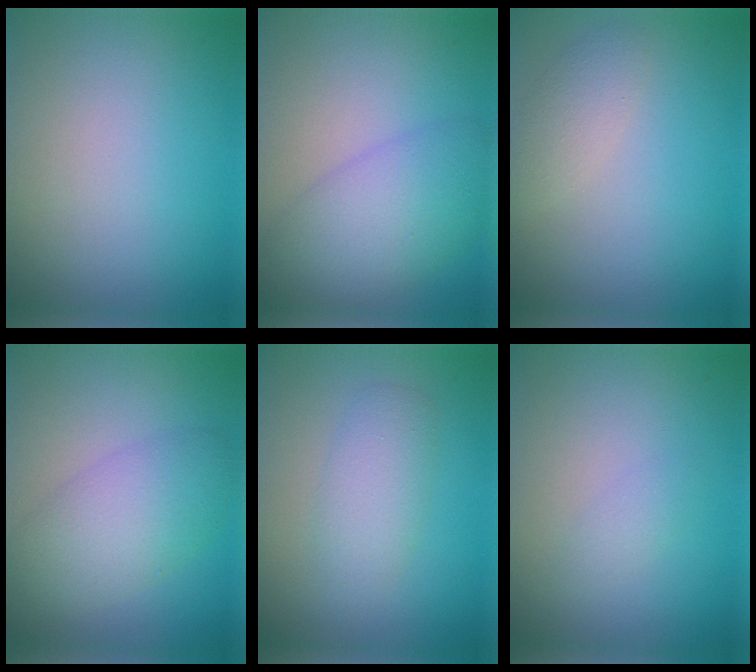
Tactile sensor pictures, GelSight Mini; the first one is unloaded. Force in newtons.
{"total": 6.2, "press": 6.2, "slide": 0.2}
{"total": 1.9, "press": 1.9, "slide": 0.1}
{"total": 5.3, "press": 5.3, "slide": 0.3}
{"total": 2.9, "press": 2.9, "slide": 0.1}
{"total": 1.0, "press": 1.0, "slide": 0.0}